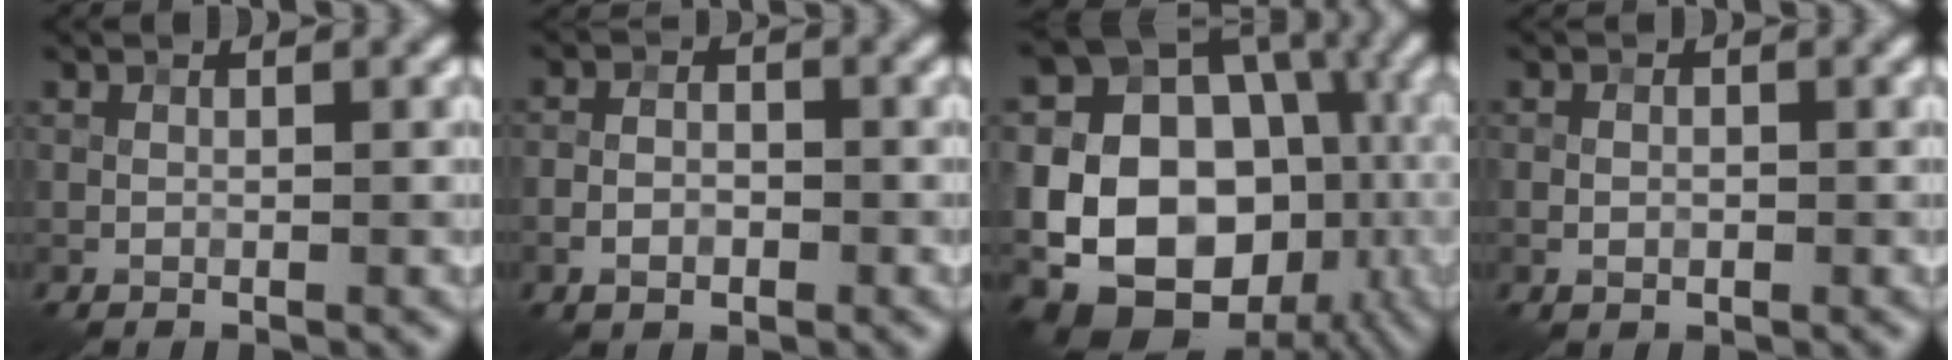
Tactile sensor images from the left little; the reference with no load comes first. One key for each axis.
{"total": 2.4, "fx": -1.1, "fy": 1.5, "fz": 1.5, "tx": -0.024, "ty": 0.003, "tz": -0.022}
{"total": 20.5, "fx": -3.0, "fy": 16.6, "fz": 11.7, "tx": -0.168, "ty": -0.022, "tz": -0.065}
{"total": 1.1, "fx": -0.3, "fy": 0.8, "fz": 0.8, "tx": -0.013, "ty": 0.001, "tz": -0.004}